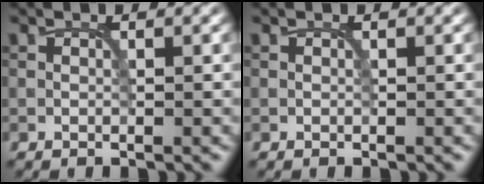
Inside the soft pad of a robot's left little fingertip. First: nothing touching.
{"total": 0.0}